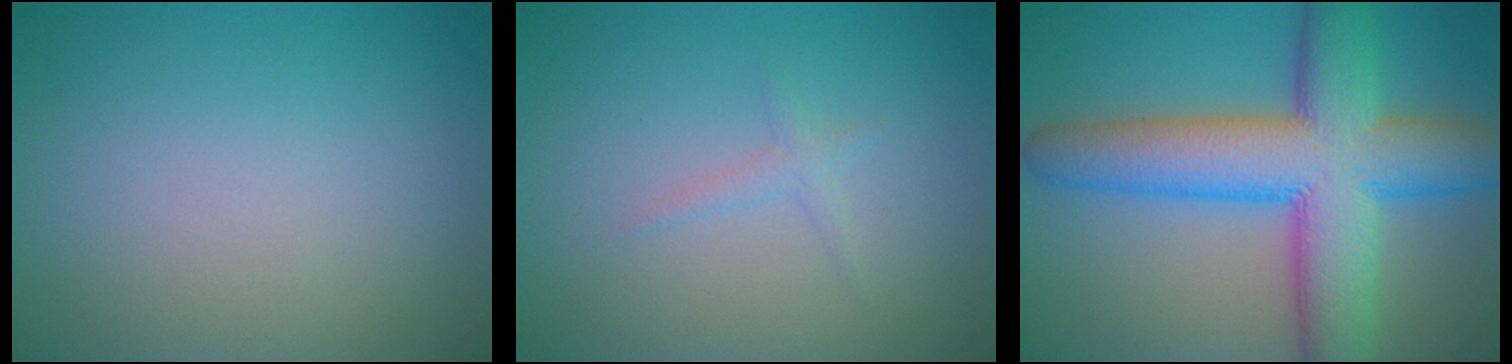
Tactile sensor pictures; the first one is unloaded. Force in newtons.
{"total": 0.9, "press": 0.9, "slide": 0.0}
{"total": 11.7, "press": 11.7, "slide": 0.1}